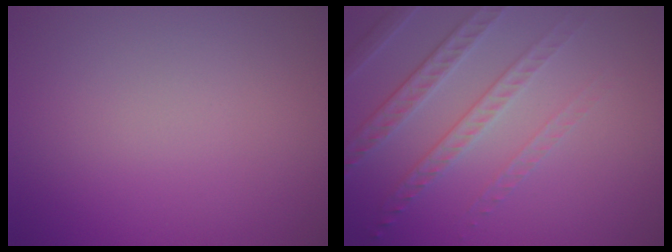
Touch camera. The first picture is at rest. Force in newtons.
{"total": 5.0, "press": 3.2, "slide": 3.9}